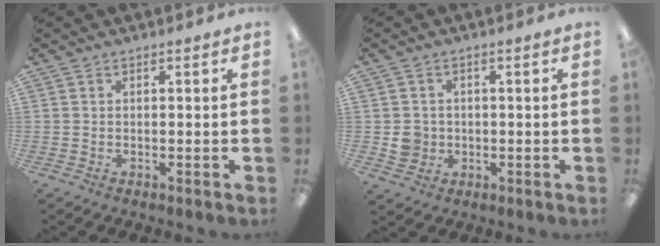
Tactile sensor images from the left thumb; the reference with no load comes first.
{"total": 3.9, "force": [-0.2, 3.9, 0.8], "torque": [-0.003, 0.002, -0.003]}